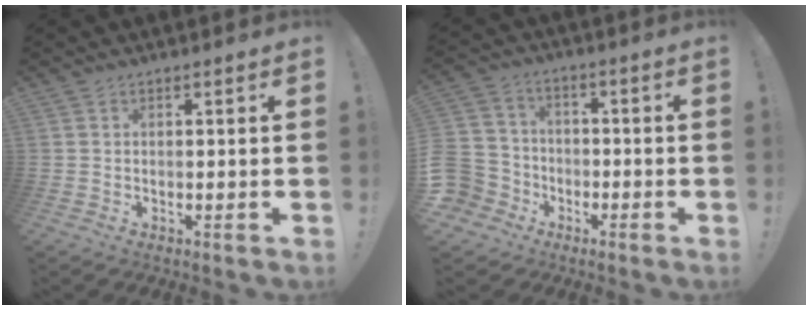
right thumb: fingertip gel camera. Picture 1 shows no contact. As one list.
[{"total": 10.0, "force": [-3.6, 9.0, 2.7], "torque": [-0.058, 0.029, -0.059]}]